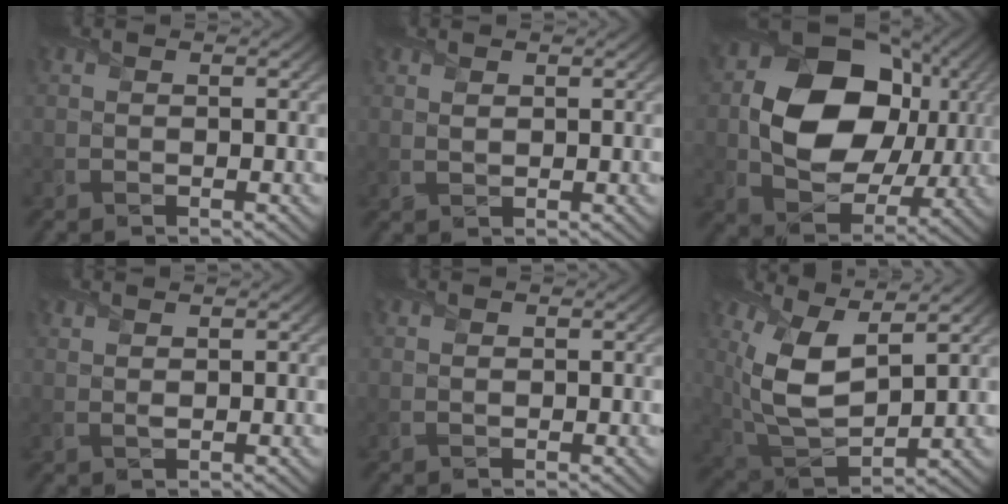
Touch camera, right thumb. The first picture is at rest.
{"total": 1.1, "force": [0.7, 0.5, 0.6], "torque": [-0.019, -0.003, 0.019]}
{"total": 15.3, "force": [1.9, 11.4, 10.0], "torque": [-0.173, -0.009, 0.041]}
{"total": 1.2, "force": [0.8, 0.3, 0.8], "torque": [-0.024, -0.002, 0.021]}
{"total": 0.7, "force": [0.4, 0.3, 0.5], "torque": [-0.012, -0.001, 0.008]}
{"total": 10.5, "force": [4.3, 5.0, 8.2], "torque": [-0.201, -0.009, 0.090]}